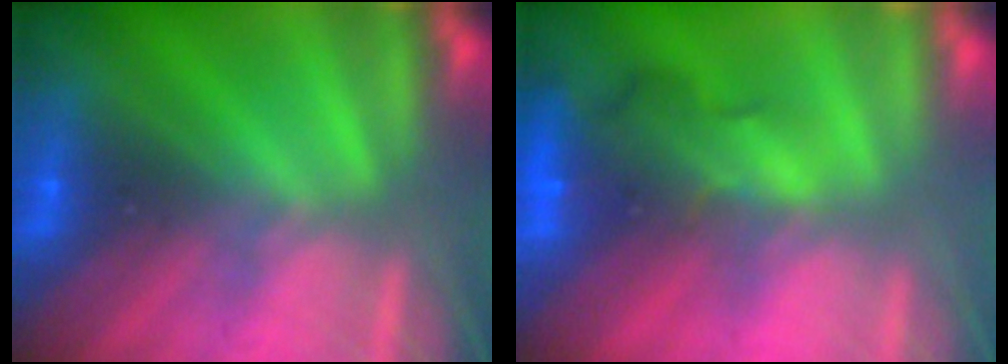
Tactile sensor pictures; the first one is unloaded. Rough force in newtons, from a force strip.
{"total": 9.9}